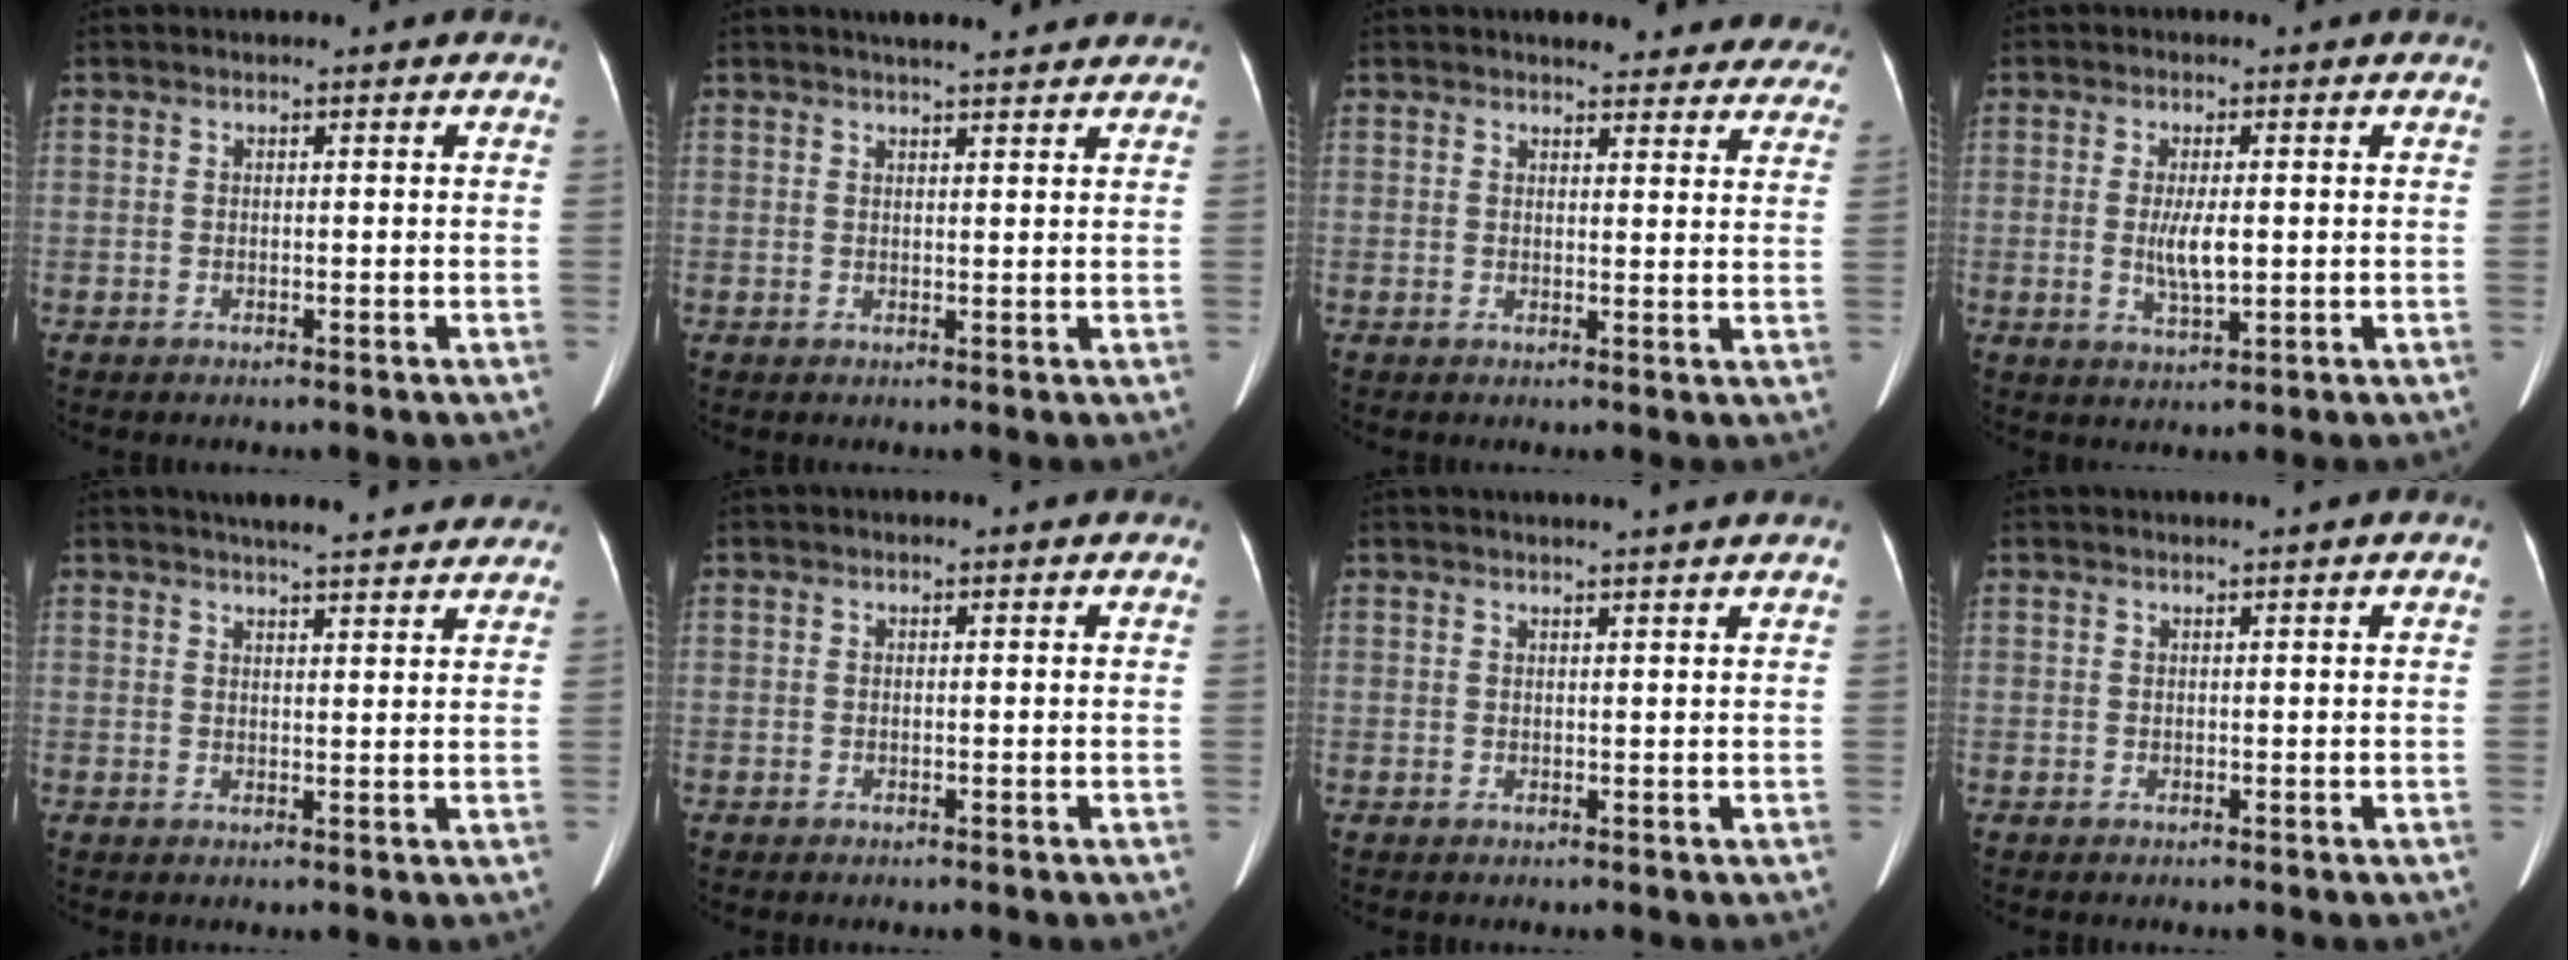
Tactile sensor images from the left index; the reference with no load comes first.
{"total": 7.2, "force": [6.4, 1.2, 3.1], "torque": [-0.041, 0.019, 0.078]}
{"total": 14.2, "force": [13.1, 3.8, 4.1], "torque": [-0.008, -0.007, 0.128]}
{"total": 4.4, "force": [-0.1, 1.1, 4.2], "torque": [-0.084, -0.007, -0.001]}
{"total": 11.9, "force": [10.6, 1.5, 5.0], "torque": [-0.063, 0.017, 0.124]}
{"total": 0.0}
{"total": 4.2, "force": [3.7, -1.0, 1.7], "torque": [-0.020, 0.013, 0.045]}
{"total": 0.9, "force": [0.6, -0.3, 0.6], "torque": [-0.015, 0.005, 0.019]}